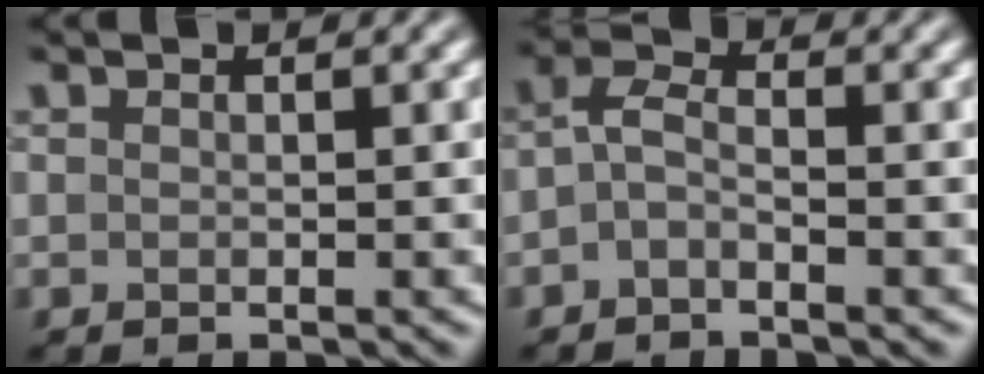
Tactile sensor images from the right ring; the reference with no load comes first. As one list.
[{"total": 2.3, "force": [-0.9, 1.1, 1.8], "torque": [-0.037, 0.007, -0.028]}]